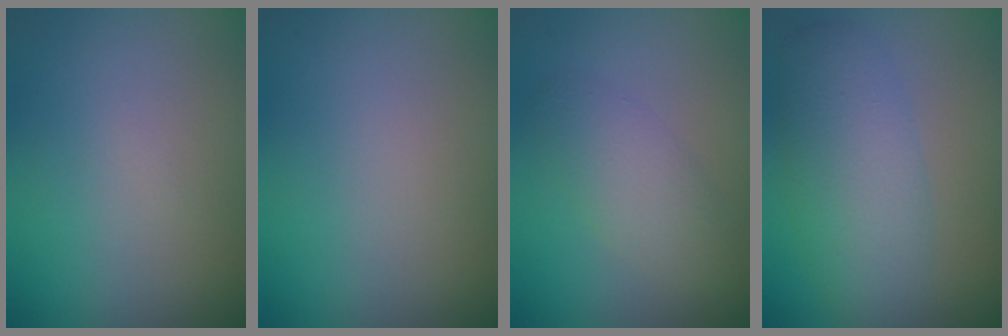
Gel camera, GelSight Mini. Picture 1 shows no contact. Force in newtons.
{"total": 0.0}
{"total": 2.8, "press": 2.8, "slide": 0.2}
{"total": 5.2, "press": 5.2, "slide": 0.2}